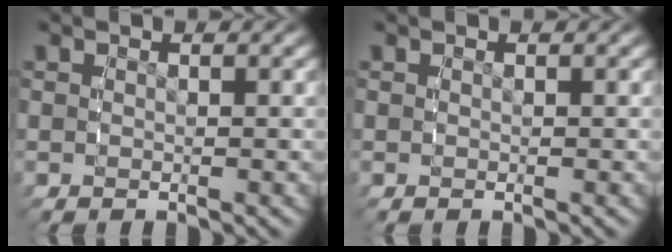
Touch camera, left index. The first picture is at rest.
{"total": 0.0}